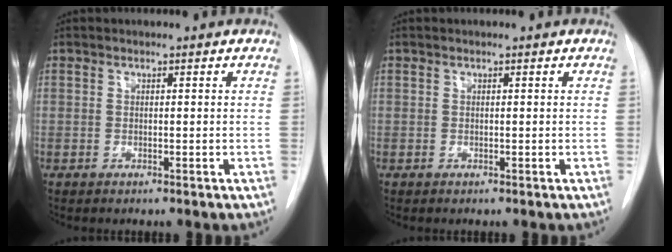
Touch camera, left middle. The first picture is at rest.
{"total": 0.0}